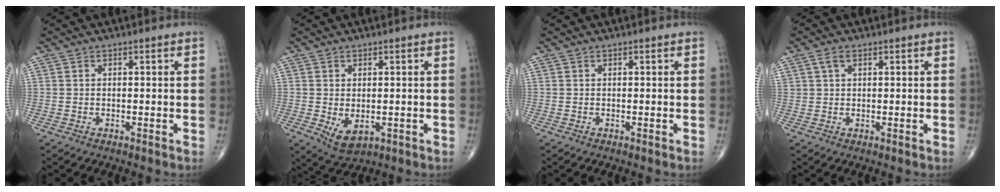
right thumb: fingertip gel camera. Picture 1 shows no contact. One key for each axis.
{"total": 5.0, "fx": -0.9, "fy": 2.9, "fz": 3.9, "tx": -0.058, "ty": -0.008, "tz": 0.000}
{"total": 0.0}
{"total": 1.9, "fx": 1.0, "fy": 1.1, "fz": 1.3, "tx": -0.026, "ty": 0.005, "tz": 0.022}